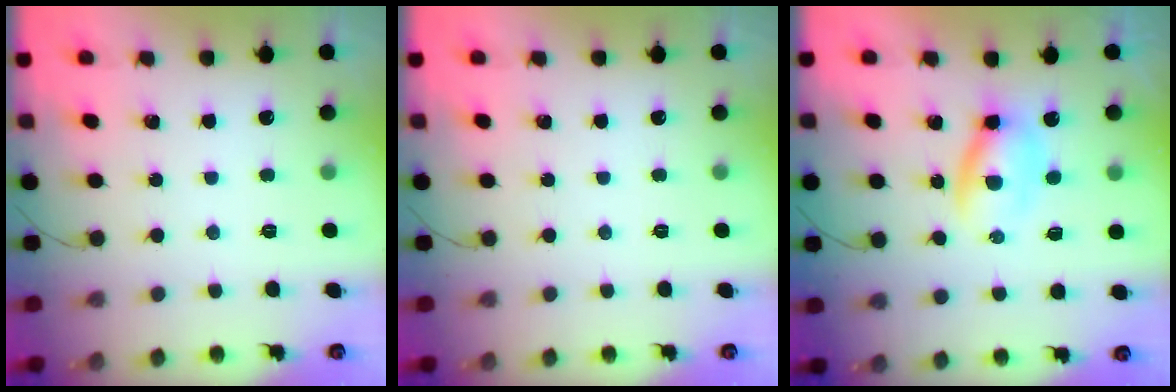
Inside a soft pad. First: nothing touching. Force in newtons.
{"total": 0.0}
{"total": 4.3, "press": 4.2, "slide": 0.8}